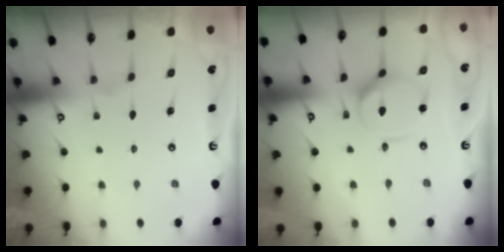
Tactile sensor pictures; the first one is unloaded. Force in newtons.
{"total": 8.5, "press": 8.4, "slide": 0.9}